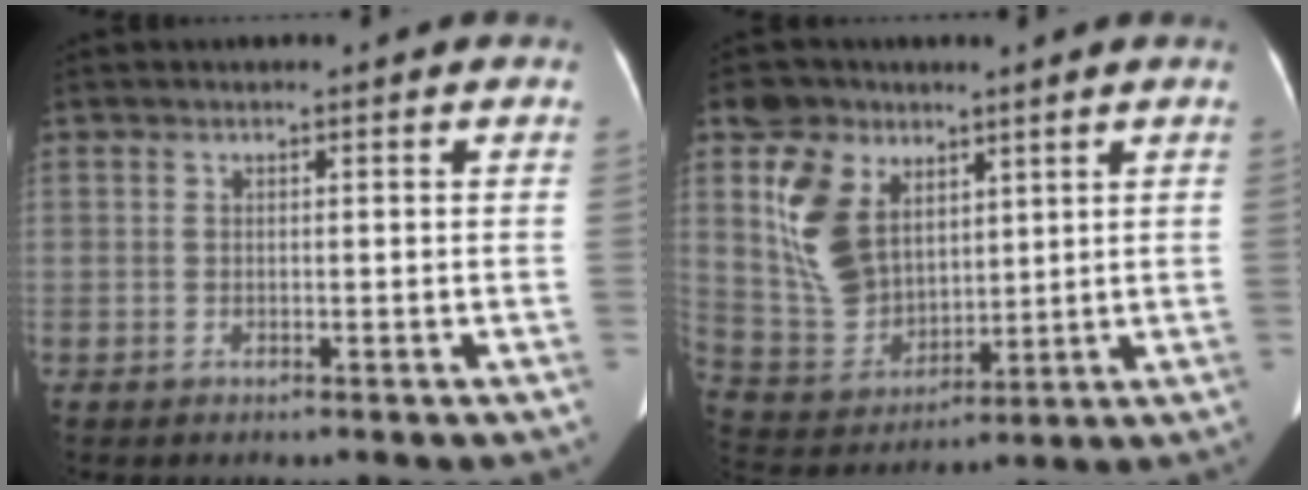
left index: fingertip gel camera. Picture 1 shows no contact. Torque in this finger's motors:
{"motor_torque": [1.07, -1.07, 0.24, 0.05]}